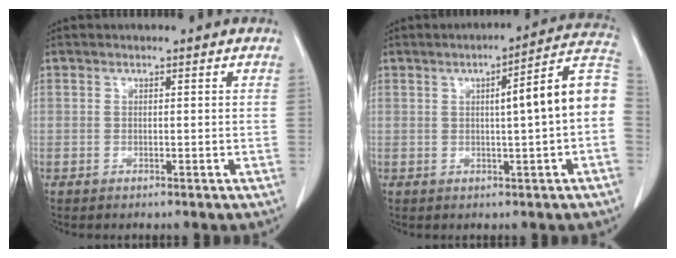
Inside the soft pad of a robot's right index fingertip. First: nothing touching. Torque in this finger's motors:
{"motor_torque": [0.72, -0.19, 0.43, 0.10]}